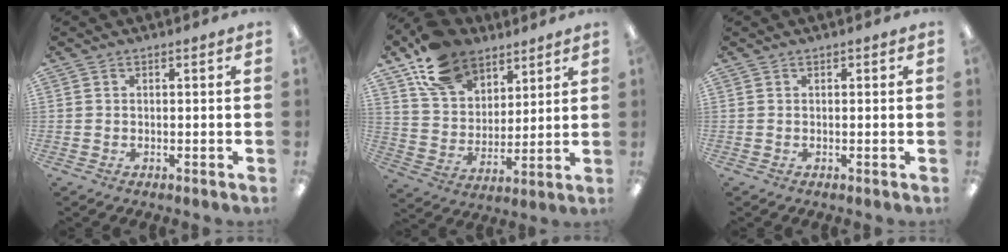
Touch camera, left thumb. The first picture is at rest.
{"total": 15.5, "force": [10.8, 9.6, 5.6], "torque": [-0.115, -0.051, 0.209]}
{"total": 0.0}